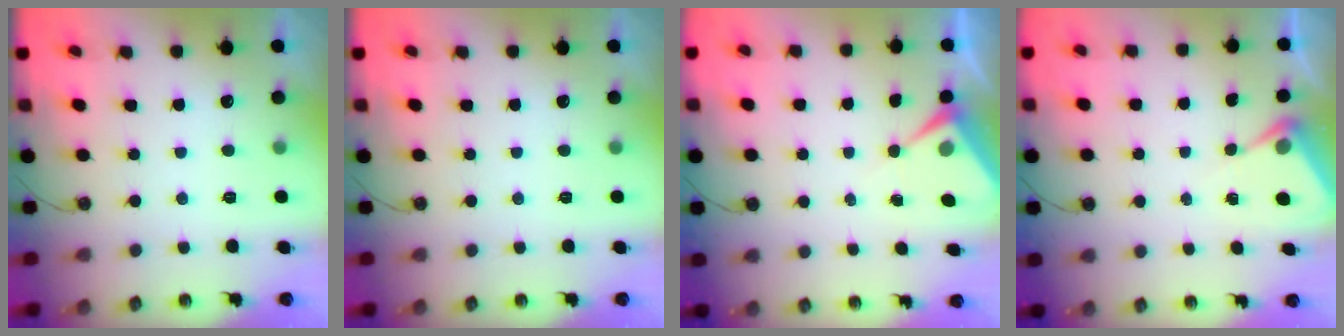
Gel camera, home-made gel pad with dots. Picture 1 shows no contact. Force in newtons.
{"total": 0.0}
{"total": 6.0, "press": 5.9, "slide": 0.7}
{"total": 5.6, "press": 5.6, "slide": 0.2}